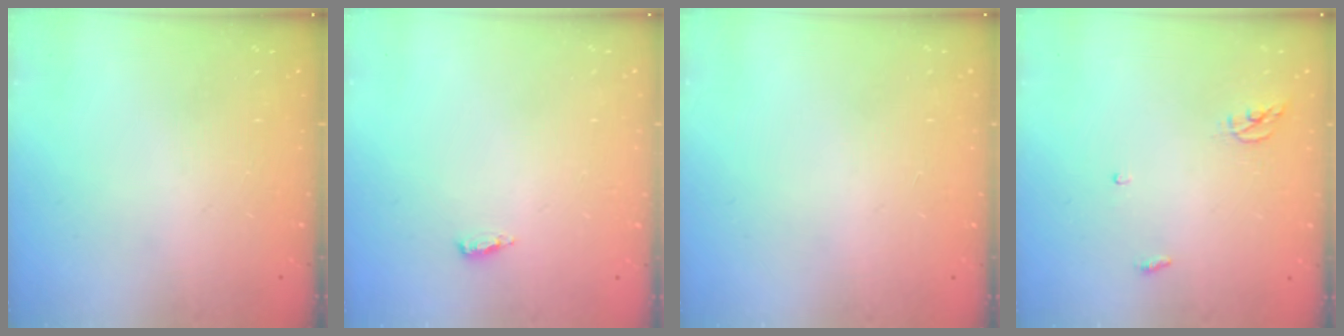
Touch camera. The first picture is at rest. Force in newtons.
{"total": 2.7, "press": 2.5, "slide": 1.0}
{"total": 1.1, "press": 0.9, "slide": 0.6}
{"total": 3.6, "press": 3.6, "slide": 0.3}